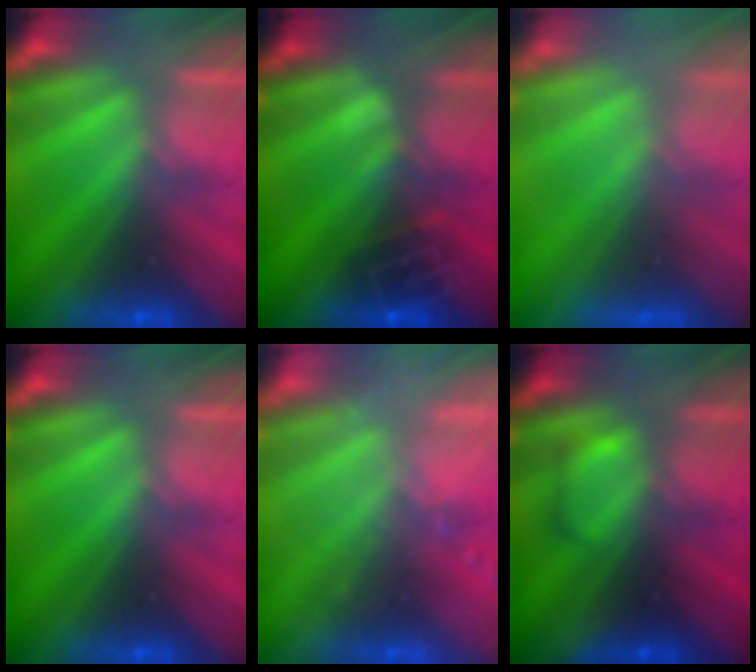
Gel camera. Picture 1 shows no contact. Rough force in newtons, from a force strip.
{"total": 2.8}
{"total": 7.6}
{"total": 0.0}
{"total": 2.4}
{"total": 2.3}